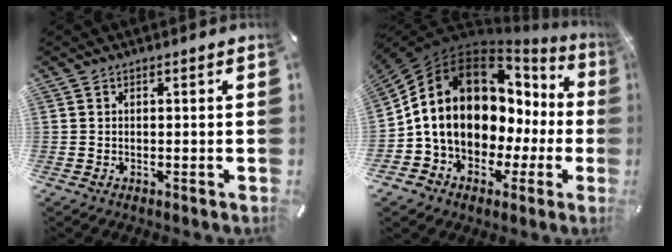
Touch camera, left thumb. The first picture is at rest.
{"total": 14.7, "force": [2.8, 11.6, 8.6], "torque": [-0.168, -0.039, 0.048]}